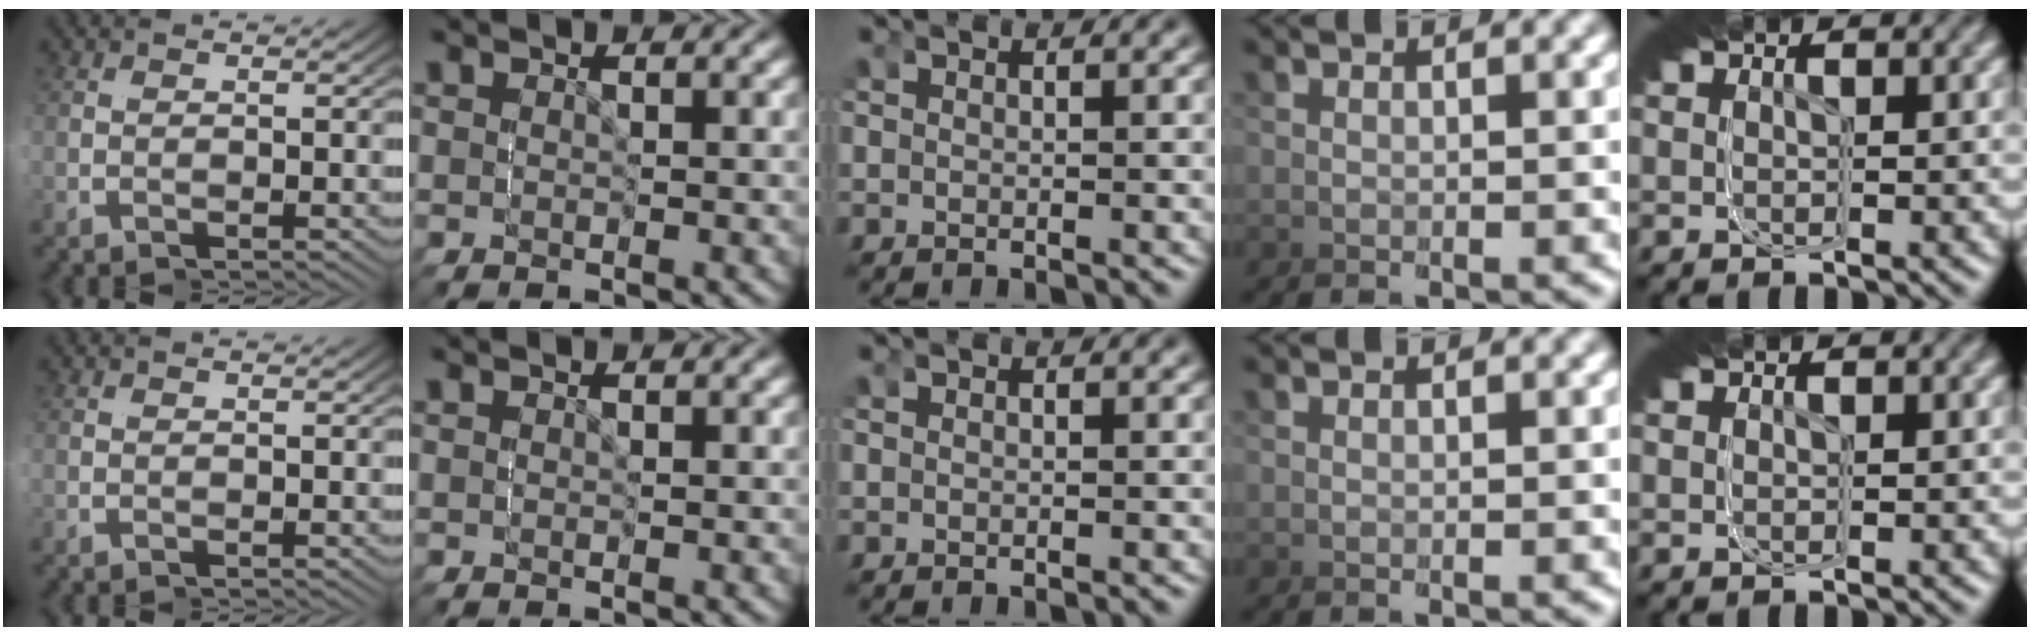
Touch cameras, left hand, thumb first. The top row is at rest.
{}